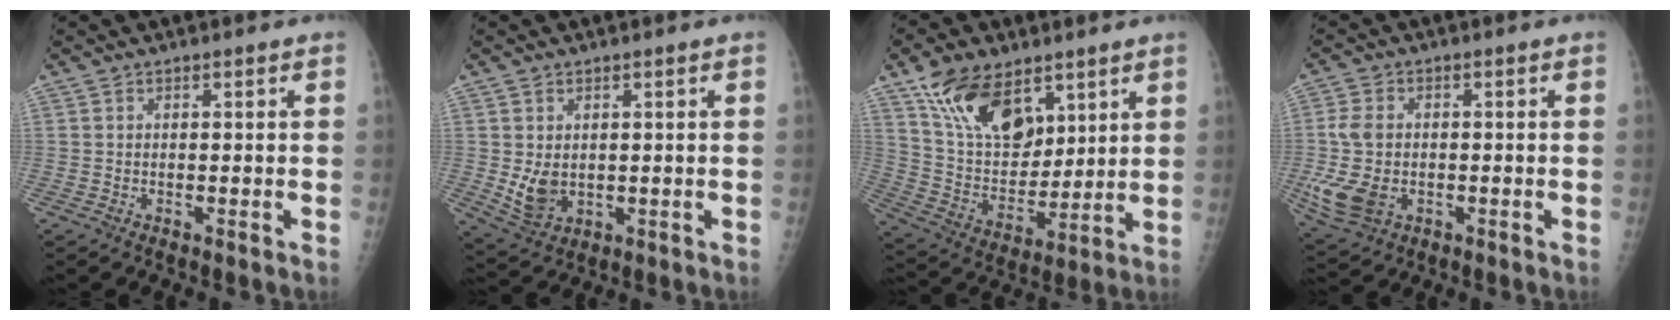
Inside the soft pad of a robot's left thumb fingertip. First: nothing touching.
{"total": 5.3, "force": [0.2, 3.9, 3.6], "torque": [-0.057, -0.013, 0.021]}
{"total": 16.4, "force": [9.8, 9.4, 9.2], "torque": [-0.123, -0.051, 0.192]}
{"total": 9.9, "force": [-1.5, 6.8, 7.0], "torque": [-0.152, 0.000, -0.023]}